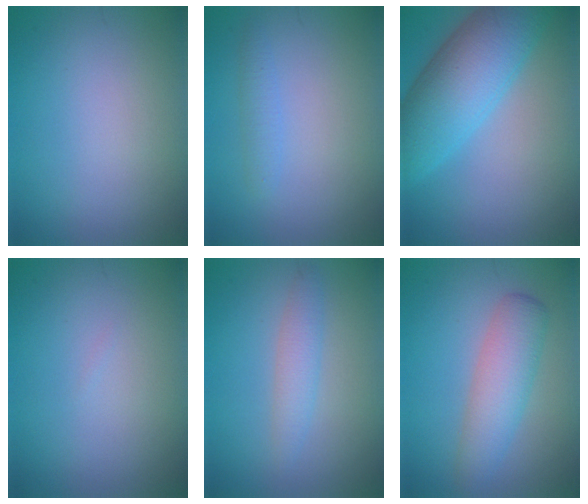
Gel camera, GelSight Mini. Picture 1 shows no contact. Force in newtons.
{"total": 1.3, "press": 1.3, "slide": 0.0}
{"total": 8.6, "press": 8.6, "slide": 0.3}
{"total": 0.0}
{"total": 2.1, "press": 2.1, "slide": 0.1}
{"total": 4.3, "press": 4.3, "slide": 0.0}